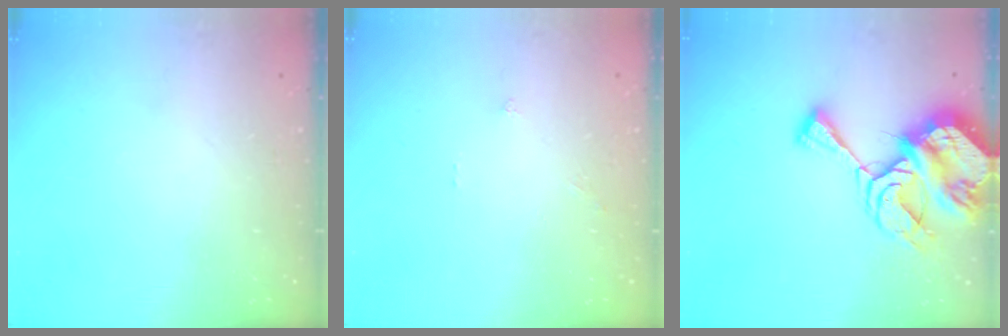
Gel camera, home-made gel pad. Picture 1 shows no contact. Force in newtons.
{"total": 0.0}
{"total": 12.8, "press": 12.7, "slide": 1.7}